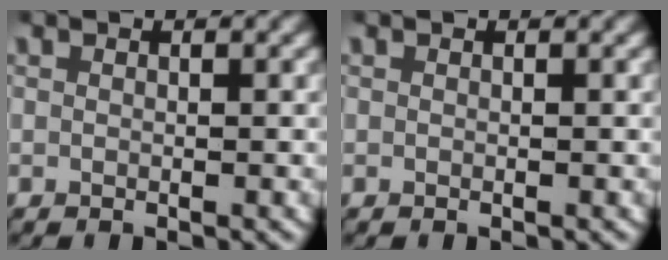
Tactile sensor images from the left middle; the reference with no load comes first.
{"total": 0.0}